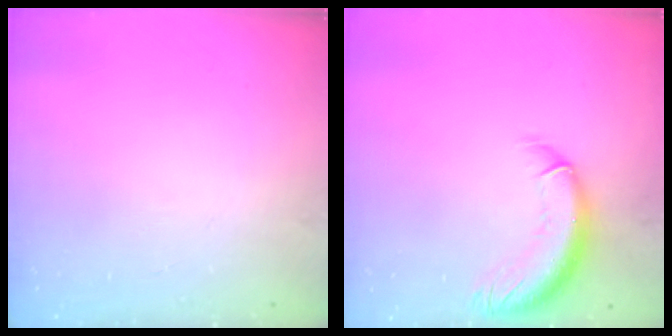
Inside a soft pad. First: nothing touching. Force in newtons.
{"total": 11.7, "press": 11.4, "slide": 2.8}